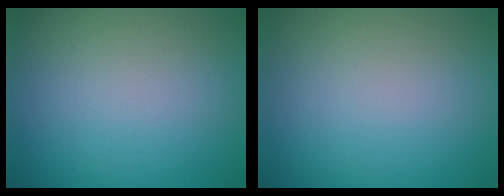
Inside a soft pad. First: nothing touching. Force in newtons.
{"total": 0.0}